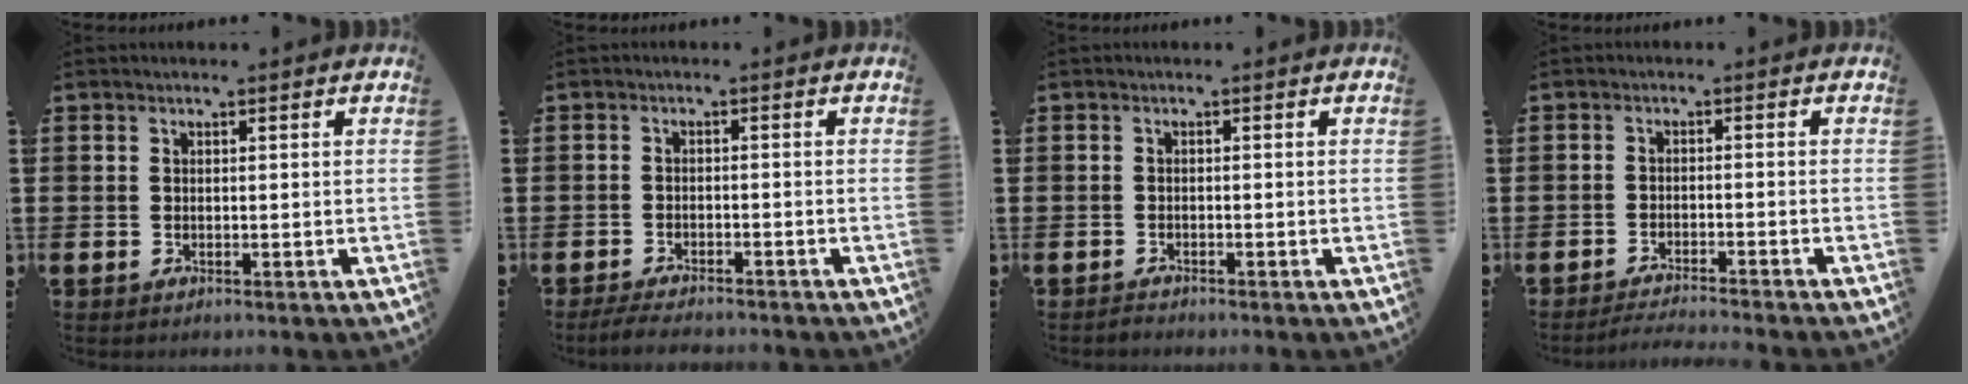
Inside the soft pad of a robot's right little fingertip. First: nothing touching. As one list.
[{"total": 2.2, "force": [-2.1, 0.1, 0.6], "torque": [-0.011, 0.006, -0.043]}, {"total": 0.8, "force": [-0.7, 0.1, 0.0], "torque": [-0.002, -0.001, -0.016]}, {"total": 1.9, "force": [-1.9, -0.3, 0.4], "torque": [-0.006, 0.002, -0.037]}]